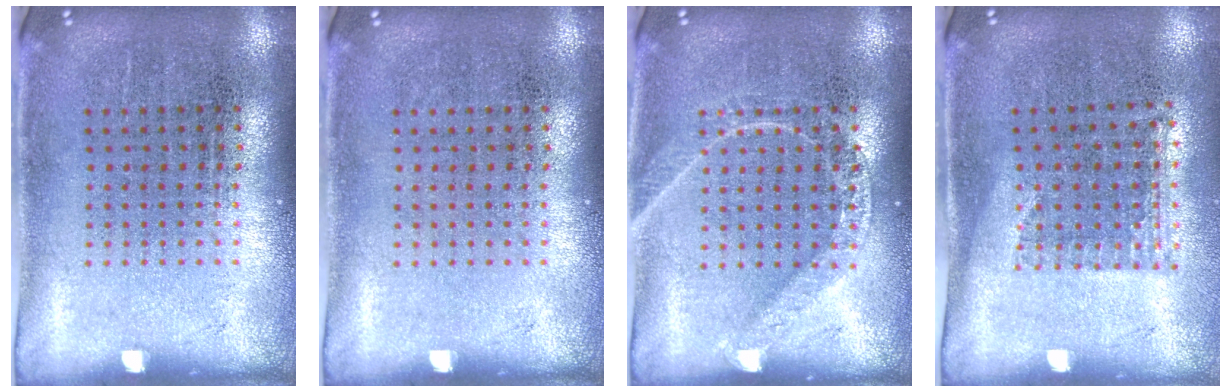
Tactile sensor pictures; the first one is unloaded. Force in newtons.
{"total": 0.0}
{"total": 1.8, "press": 1.8, "slide": 0.3}
{"total": 1.1, "press": 0.9, "slide": 0.6}